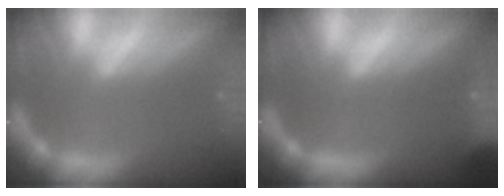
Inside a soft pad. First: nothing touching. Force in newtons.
{"total": 9.5}